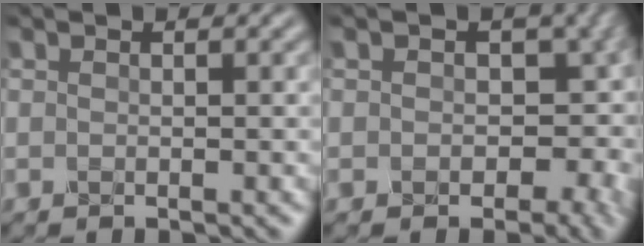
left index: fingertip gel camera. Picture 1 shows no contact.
{"total": 5.9, "force": [0.0, 4.4, 3.9], "torque": [-0.033, -0.007, -0.004]}